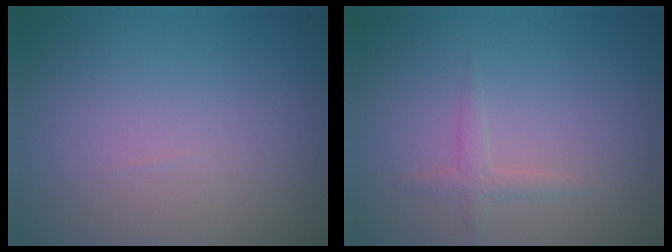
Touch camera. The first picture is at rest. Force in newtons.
{"total": 1.1, "press": 1.1, "slide": 0.1}